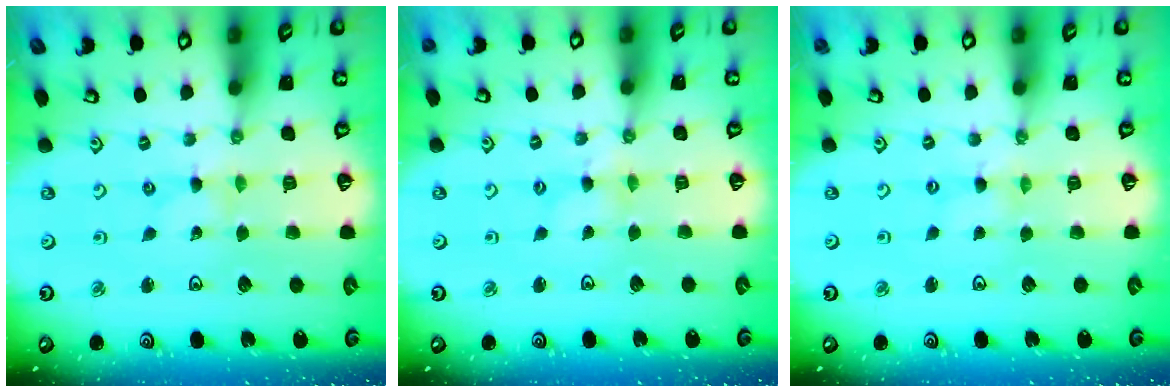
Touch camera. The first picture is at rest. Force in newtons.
{"total": 1.3, "press": 1.3, "slide": 0.3}
{"total": 0.5, "press": 0.5, "slide": 0.1}